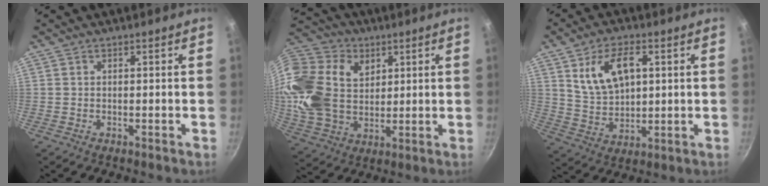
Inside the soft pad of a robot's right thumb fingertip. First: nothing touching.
{"total": 22.9, "force": [6.5, 16.9, 14.0], "torque": [-0.274, 0.003, 0.122]}
{"total": 11.2, "force": [3.7, 6.4, 8.4], "torque": [-0.131, -0.011, 0.077]}